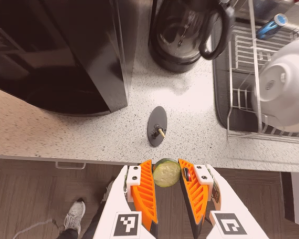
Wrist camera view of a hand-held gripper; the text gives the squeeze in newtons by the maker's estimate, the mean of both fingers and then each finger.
{"total": 10.2, "left": 10.4, "right": 10.1}